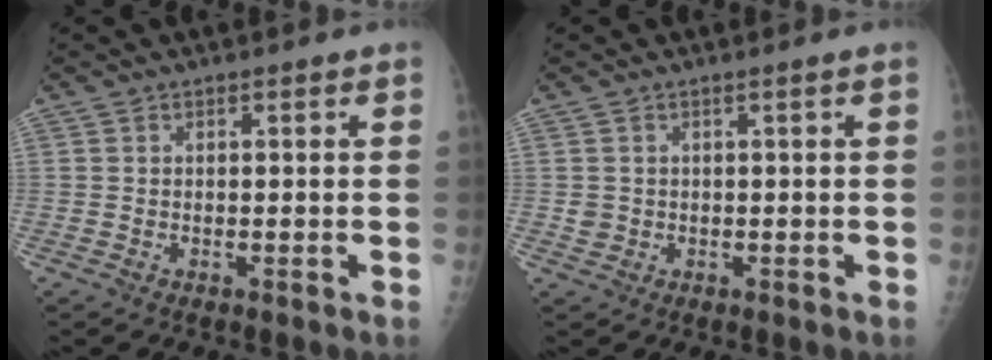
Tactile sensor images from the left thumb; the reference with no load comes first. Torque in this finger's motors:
{"motor_torque": [0.10, -0.04, -0.19, -0.03, -0.01]}